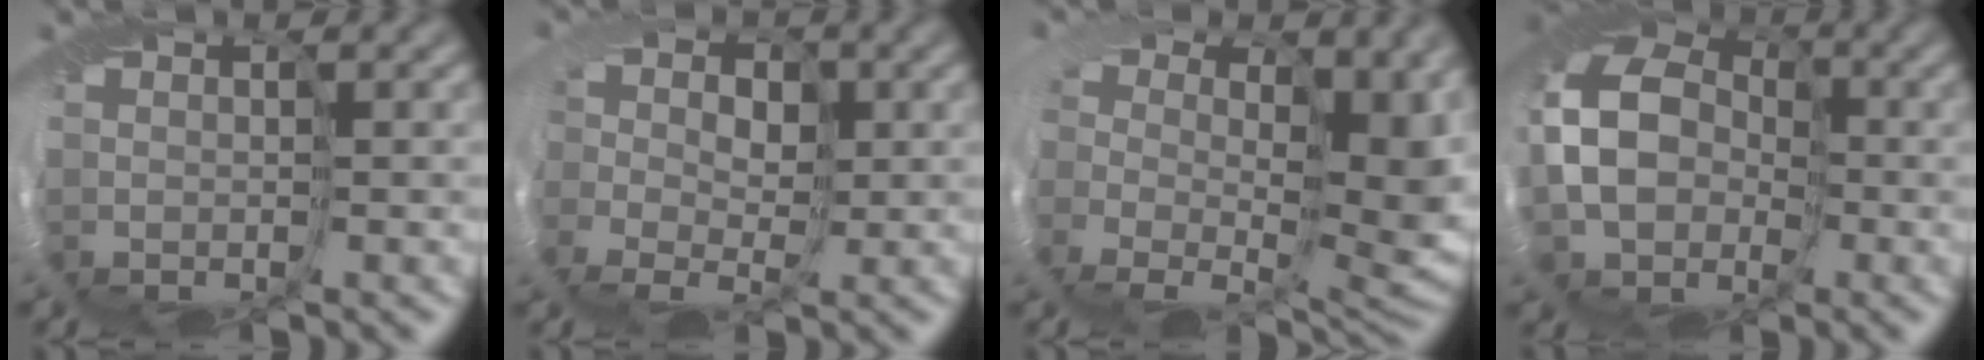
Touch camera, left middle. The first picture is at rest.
{"total": 3.4, "force": [-0.4, 2.9, 1.7], "torque": [-0.004, -0.006, -0.030]}
{"total": 9.4, "force": [0.8, 6.1, 7.1], "torque": [-0.102, -0.046, 0.020]}
{"total": 8.5, "force": [-2.1, 6.3, 5.3], "torque": [-0.116, -0.011, -0.063]}